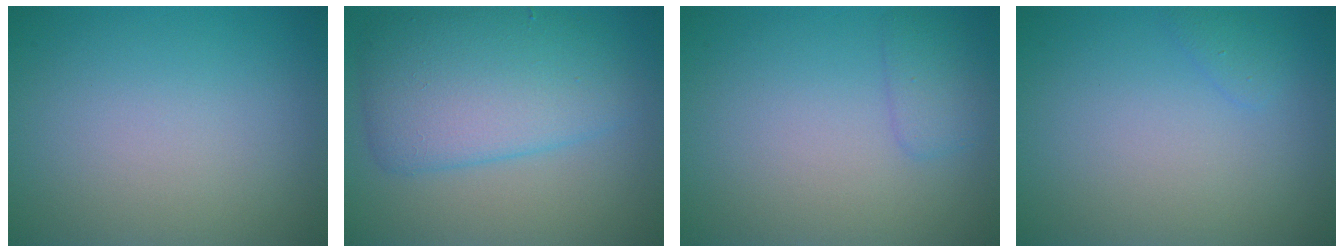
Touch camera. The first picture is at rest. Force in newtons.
{"total": 6.6, "press": 6.6, "slide": 0.2}
{"total": 1.6, "press": 1.6, "slide": 0.1}
{"total": 0.9, "press": 0.9, "slide": 0.0}